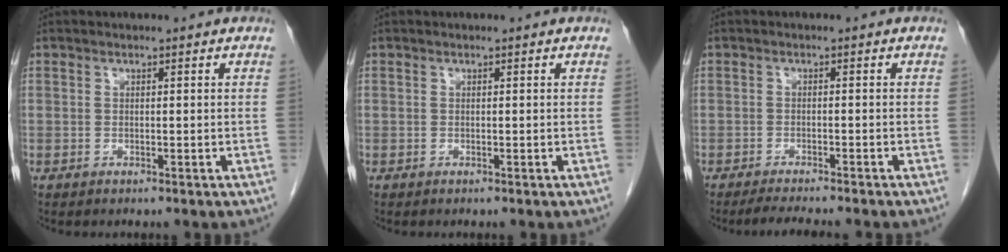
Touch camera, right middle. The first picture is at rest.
{"total": 0.0}
{"total": 5.0, "force": [-4.4, -0.1, 2.4], "torque": [-0.033, -0.013, -0.068]}